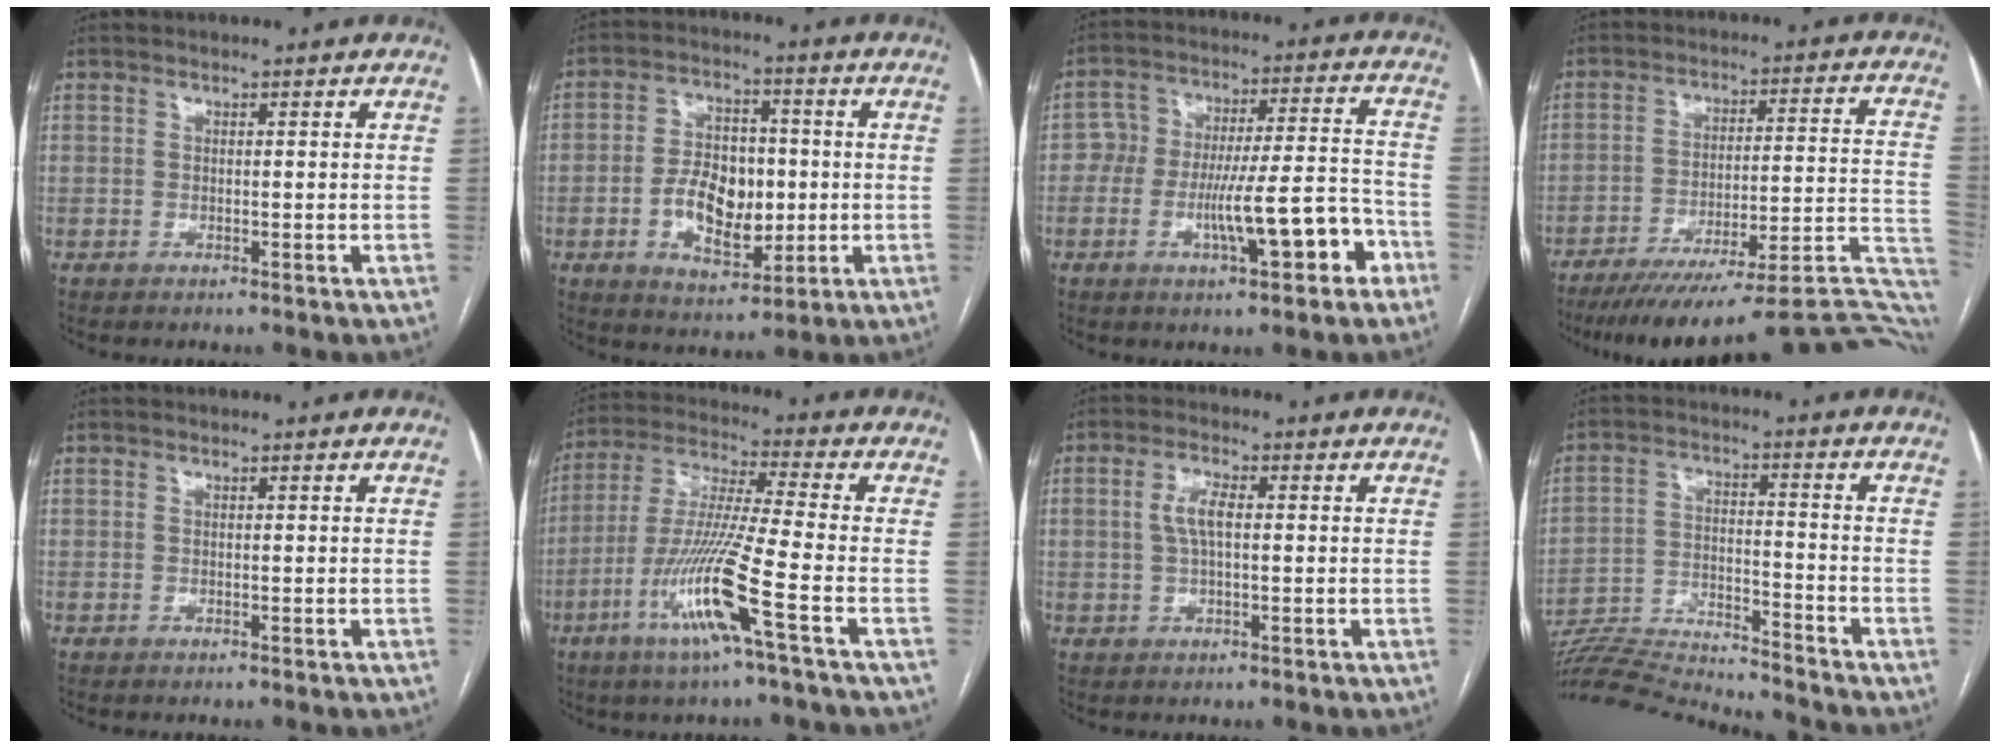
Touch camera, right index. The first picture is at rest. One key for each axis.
{"total": 10.3, "fx": -1.6, "fy": 5.9, "fz": 8.3, "tx": -0.151, "ty": 0.013, "tz": -0.022}
{"total": 11.6, "fx": -5.4, "fy": 3.3, "fz": 9.7, "tx": -0.149, "ty": 0.033, "tz": -0.079}
{"total": 28.0, "fx": -22.8, "fy": 3.5, "fz": 15.9, "tx": -0.125, "ty": 0.007, "tz": -0.303}
{"total": 0.0}
{"total": 13.7, "fx": -5.9, "fy": -1.1, "fz": 12.3, "tx": -0.253, "ty": -0.016, "tz": -0.117}
{"total": 4.0, "fx": 0.4, "fy": 1.4, "fz": 3.7, "tx": -0.081, "ty": 0.011, "tz": 0.008}
{"total": 15.2, "fx": -14.9, "fy": -0.8, "fz": 3.0, "tx": -0.053, "ty": 0.006, "tz": -0.250}